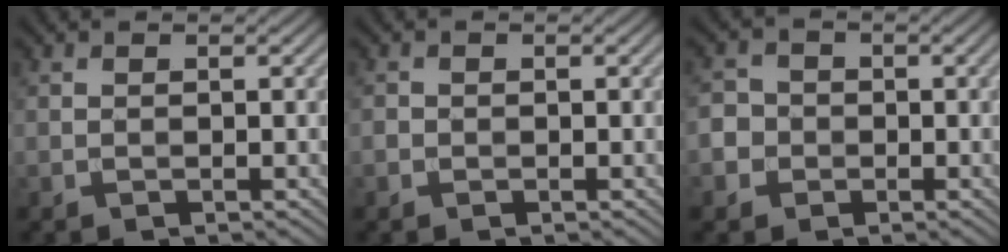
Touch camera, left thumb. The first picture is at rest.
{"total": 0.9, "force": [-0.3, 0.8, 0.2], "torque": [-0.003, -0.004, -0.010]}
{"total": 4.0, "force": [-1.0, 3.8, 0.9], "torque": [-0.018, 0.005, -0.039]}